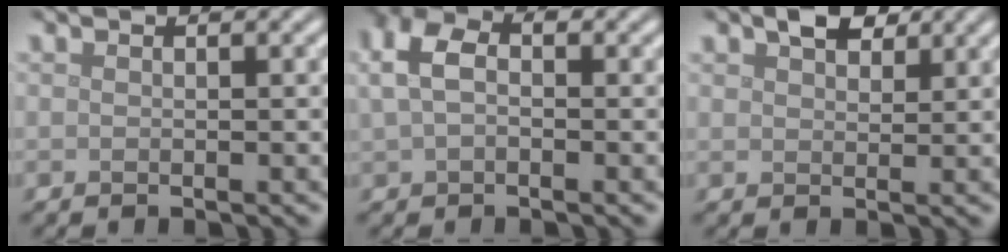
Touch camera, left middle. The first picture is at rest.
{"total": 3.5, "force": [0.6, 2.4, 2.5], "torque": [-0.062, 0.009, 0.006]}
{"total": 3.4, "force": [2.1, 2.0, 1.8], "torque": [-0.033, 0.004, 0.033]}